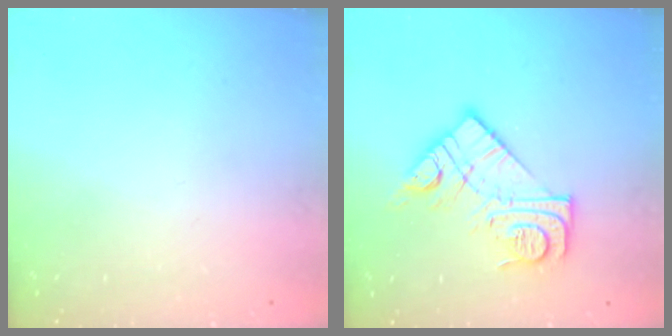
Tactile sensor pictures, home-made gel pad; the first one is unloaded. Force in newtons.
{"total": 14.6, "press": 14.5, "slide": 0.8}